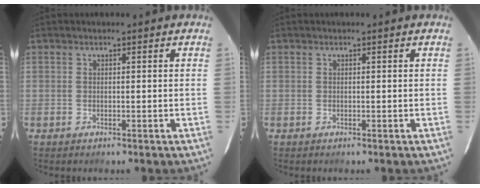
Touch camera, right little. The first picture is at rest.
{"total": 0.0}